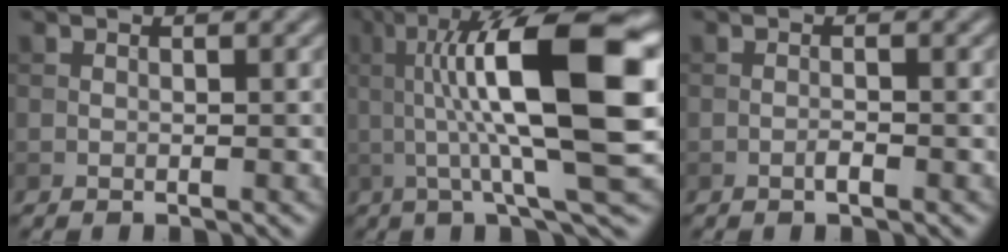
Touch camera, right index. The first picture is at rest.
{"total": 14.0, "force": [2.0, 3.1, 13.5], "torque": [-0.200, 0.016, 0.030]}
{"total": 0.9, "force": [-0.5, 0.1, 0.7], "torque": [-0.014, 0.002, -0.010]}